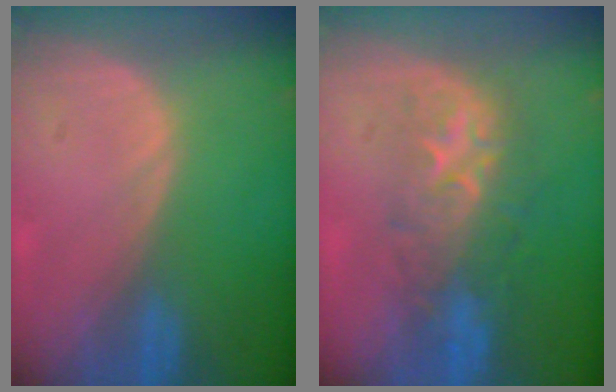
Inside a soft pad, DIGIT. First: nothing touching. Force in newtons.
{"total": 8.1, "press": 8.0, "slide": 1.1}